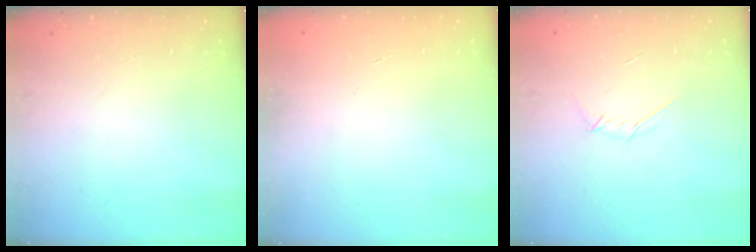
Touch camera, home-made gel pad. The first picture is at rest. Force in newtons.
{"total": 0.0}
{"total": 3.4, "press": 3.3, "slide": 0.9}